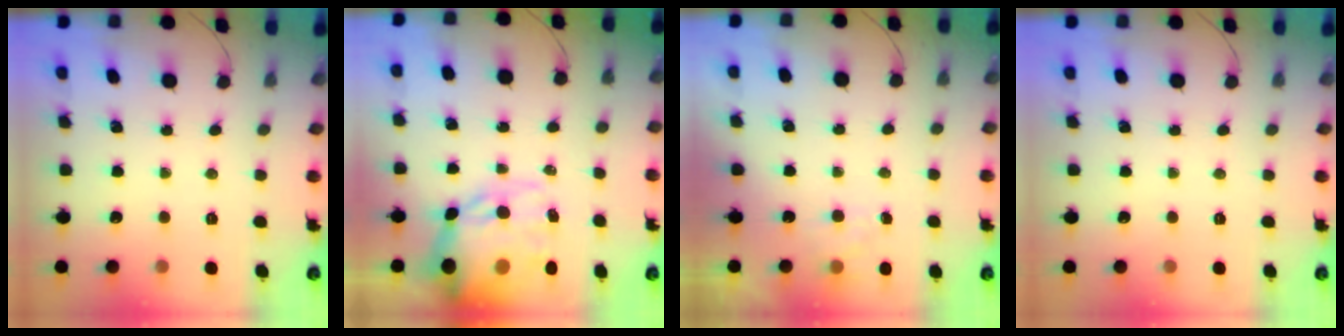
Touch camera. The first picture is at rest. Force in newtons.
{"total": 21.4, "press": 20.9, "slide": 4.6}
{"total": 4.3, "press": 4.1, "slide": 1.2}
{"total": 0.0}